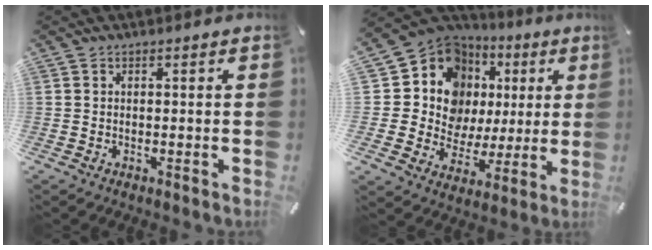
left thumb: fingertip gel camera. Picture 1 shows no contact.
{"total": 13.5, "force": [5.5, 11.4, 4.5], "torque": [-0.075, -0.063, 0.111]}